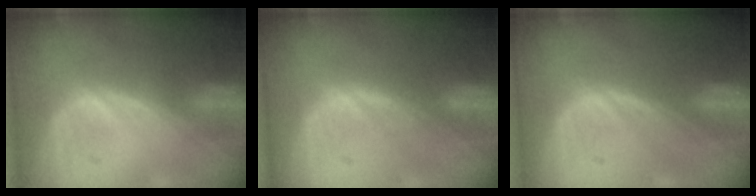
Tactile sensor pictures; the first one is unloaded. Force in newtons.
{"total": 1.0, "press": 1.0, "slide": 0.2}
{"total": 0.0}